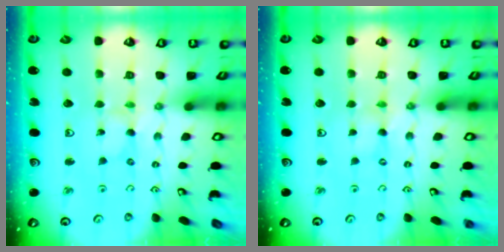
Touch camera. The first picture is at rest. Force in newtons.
{"total": 0.0}